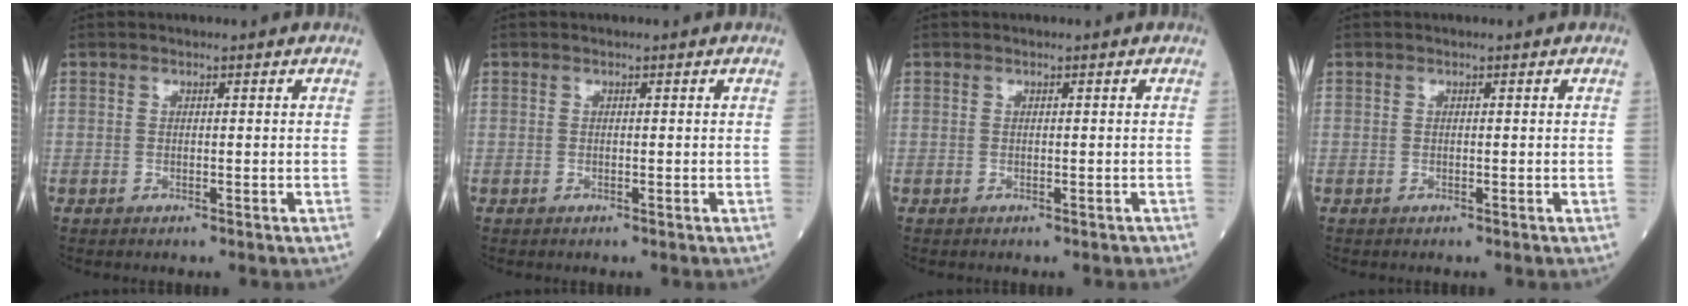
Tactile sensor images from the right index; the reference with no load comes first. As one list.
[{"total": 0.0}, {"total": 0.7, "force": [-0.6, 0.3, 0.3], "torque": [-0.004, 0.001, -0.007]}, {"total": 0.0}]